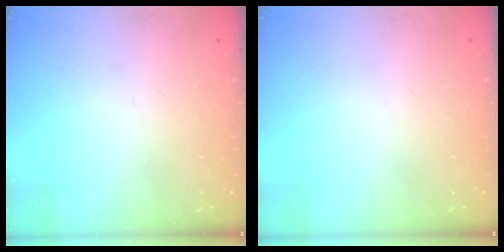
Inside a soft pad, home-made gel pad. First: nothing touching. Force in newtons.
{"total": 0.0}